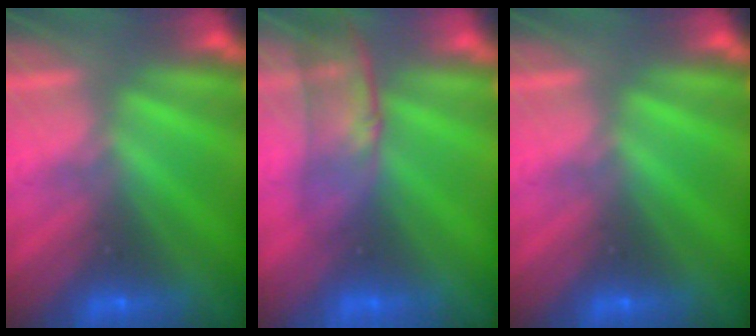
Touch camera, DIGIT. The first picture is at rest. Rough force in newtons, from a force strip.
{"total": 3.0}
{"total": 0.0}